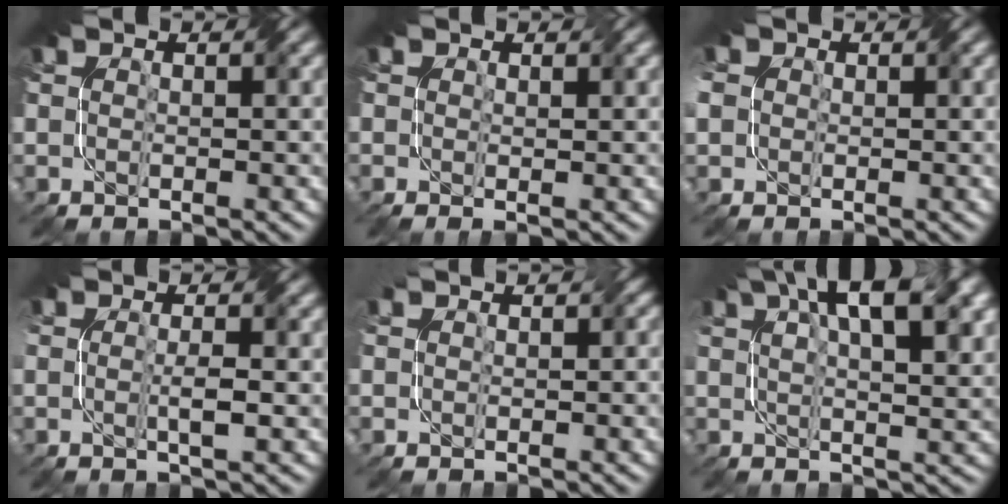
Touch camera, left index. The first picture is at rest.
{"total": 0.6, "force": [0.0, 0.1, 0.6], "torque": [-0.011, -0.006, 0.000]}
{"total": 3.8, "force": [0.0, 3.3, 2.0], "torque": [-0.053, 0.005, 0.000]}
{"total": 1.6, "force": [-0.1, 0.0, 1.6], "torque": [-0.030, 0.004, -0.005]}
{"total": 1.5, "force": [0.2, 0.9, 1.3], "torque": [-0.010, 0.001, 0.000]}
{"total": 8.7, "force": [4.2, 2.9, 7.0], "torque": [-0.099, 0.023, 0.063]}